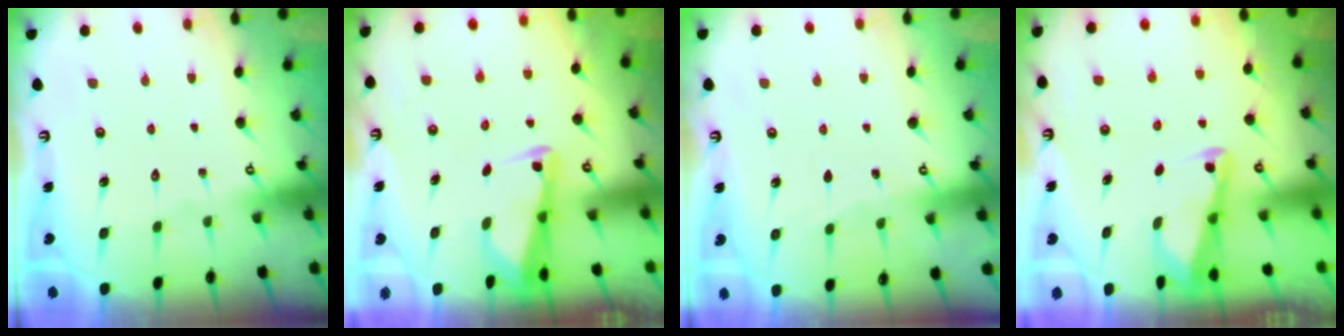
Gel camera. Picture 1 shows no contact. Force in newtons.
{"total": 2.7, "press": 2.7, "slide": 0.3}
{"total": 2.9, "press": 2.8, "slide": 0.3}
{"total": 2.8, "press": 2.8, "slide": 0.4}